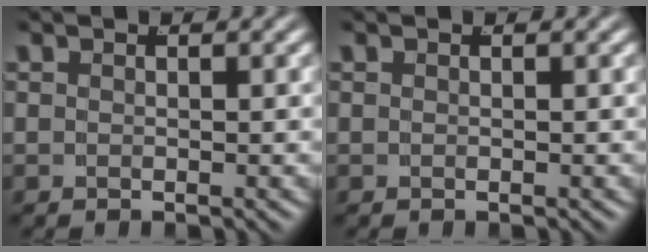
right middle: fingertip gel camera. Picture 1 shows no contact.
{"total": 0.0}